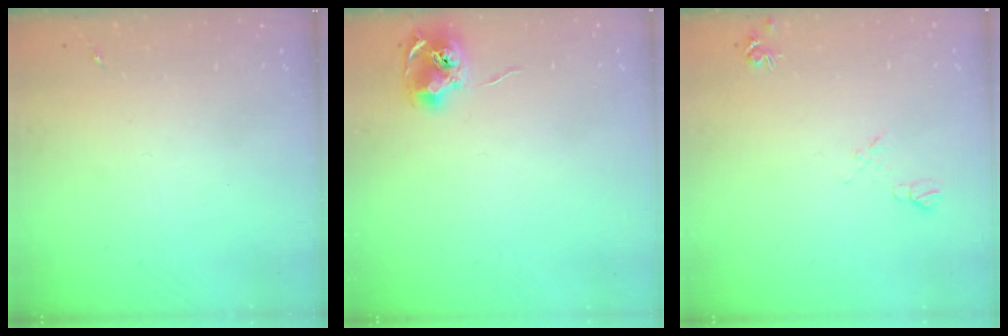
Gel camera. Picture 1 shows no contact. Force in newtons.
{"total": 8.4, "press": 8.4, "slide": 0.4}
{"total": 5.3, "press": 5.2, "slide": 0.9}